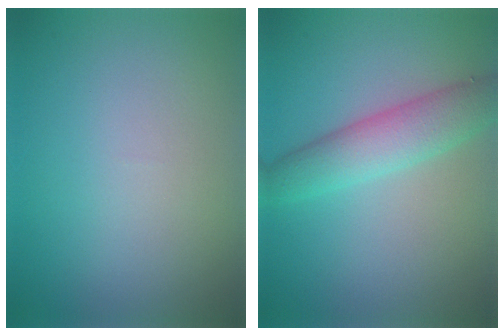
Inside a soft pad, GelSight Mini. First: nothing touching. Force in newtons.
{"total": 4.2, "press": 4.2, "slide": 0.1}